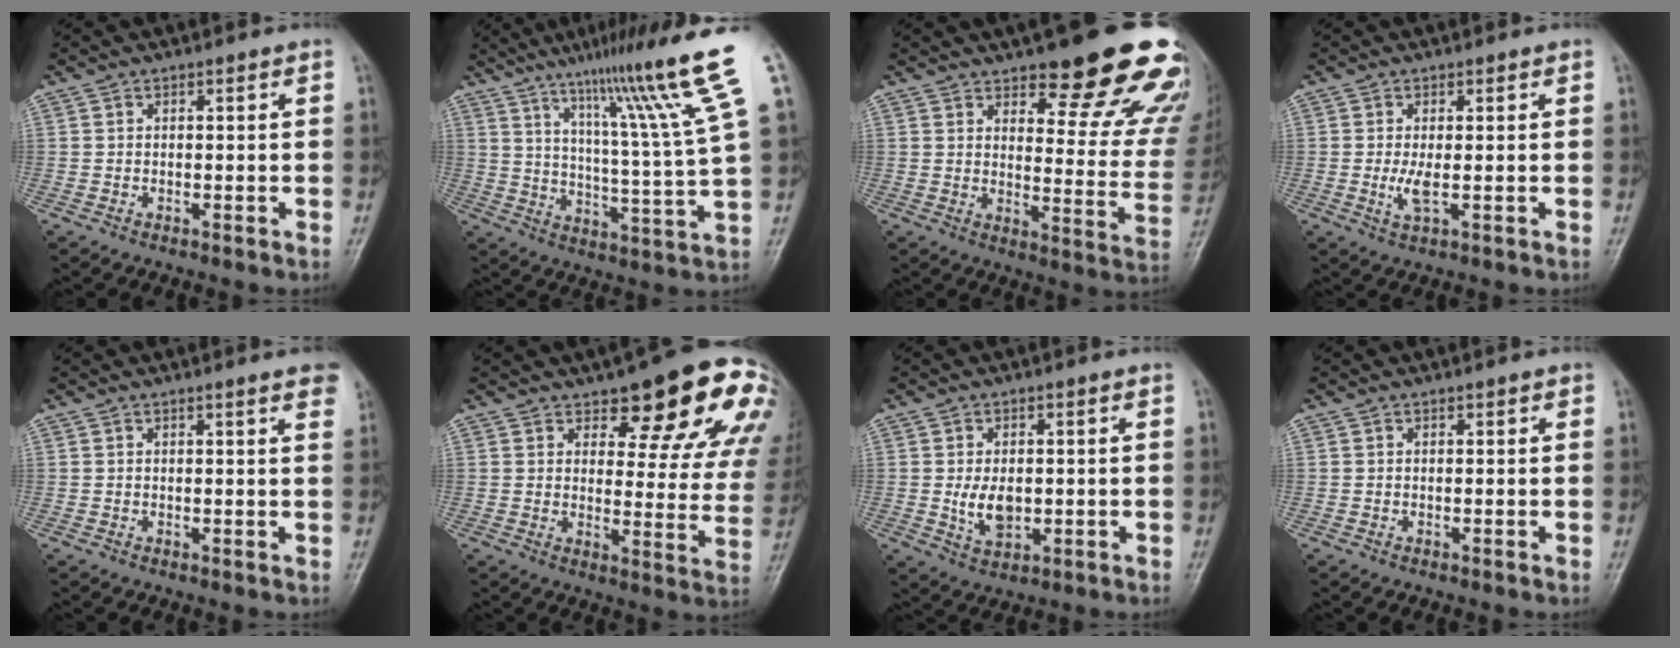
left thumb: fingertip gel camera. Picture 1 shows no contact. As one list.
[{"total": 18.8, "force": [10.8, -0.3, 15.4], "torque": [-0.216, -0.053, 0.157]}, {"total": 21.5, "force": [15.2, 6.6, 13.7], "torque": [-0.121, -0.089, 0.186]}, {"total": 2.9, "force": [0.0, 1.1, 2.7], "torque": [-0.059, -0.009, 0.001]}, {"total": 4.6, "force": [3.3, 0.8, 3.0], "torque": [-0.026, -0.004, 0.027]}, {"total": 19.0, "force": [12.1, 7.0, 12.9], "torque": [-0.109, -0.062, 0.142]}, {"total": 5.6, "force": [-0.1, 3.7, 4.2], "torque": [-0.063, -0.009, 0.005]}, {"total": 0.9, "force": [0.5, 0.5, 0.5], "torque": [0.001, 0.000, 0.001]}]